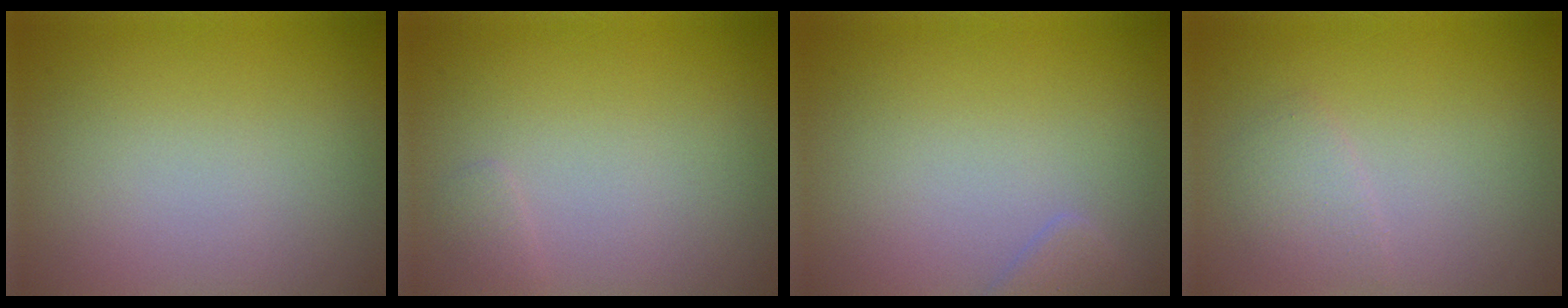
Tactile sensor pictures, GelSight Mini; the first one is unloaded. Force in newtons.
{"total": 0.6, "press": 0.6, "slide": 0.0}
{"total": 1.2, "press": 1.2, "slide": 0.0}
{"total": 1.6, "press": 1.6, "slide": 0.1}